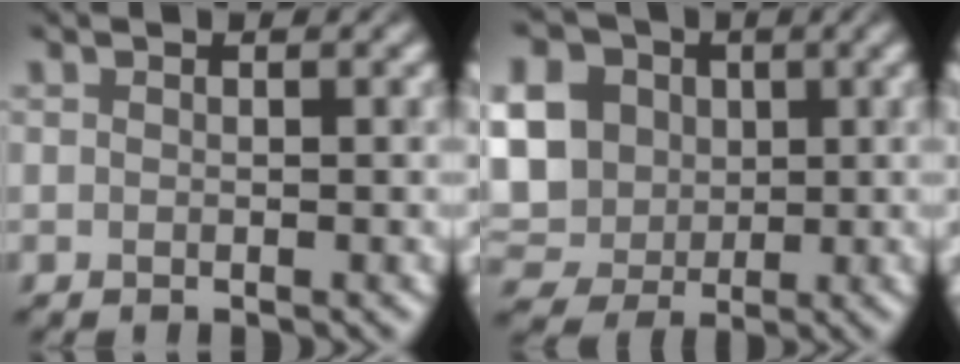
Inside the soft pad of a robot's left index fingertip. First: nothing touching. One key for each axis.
{"total": 9.0, "fx": 1.2, "fy": 8.2, "fz": 3.5, "tx": -0.103, "ty": 0.015, "tz": 0.028}